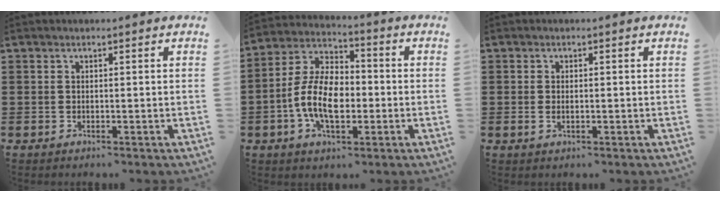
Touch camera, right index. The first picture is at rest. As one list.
[{"total": 10.0, "force": [-2.1, 5.7, 8.0], "torque": [-0.190, 0.003, -0.047]}, {"total": 1.1, "force": [0.0, 0.6, 0.9], "torque": [-0.019, 0.003, -0.001]}]